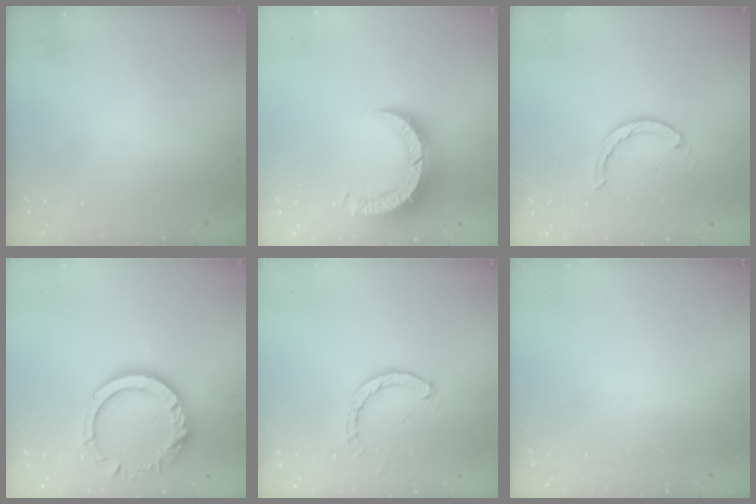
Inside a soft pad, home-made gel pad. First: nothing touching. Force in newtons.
{"total": 10.3, "press": 10.2, "slide": 1.2}
{"total": 2.1, "press": 2.0, "slide": 0.4}
{"total": 14.7, "press": 14.6, "slide": 1.3}
{"total": 2.6, "press": 2.6, "slide": 0.3}
{"total": 0.0}